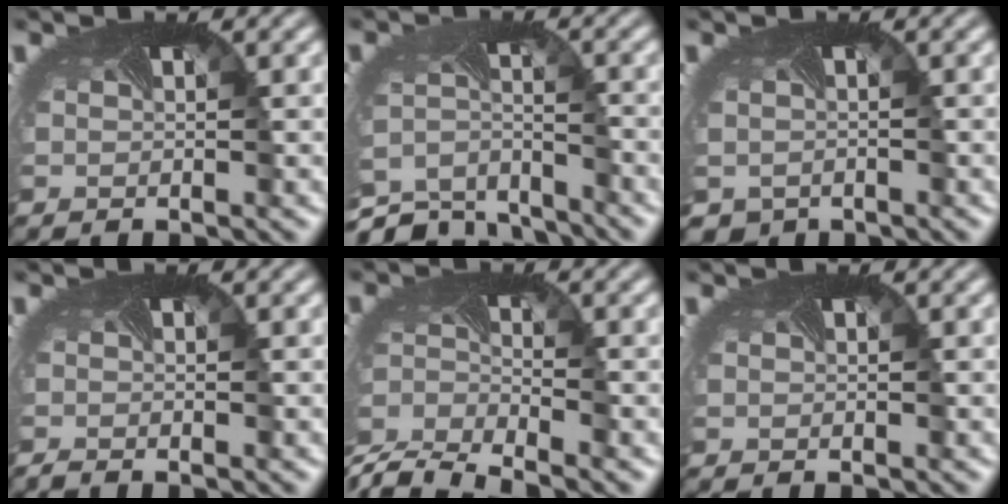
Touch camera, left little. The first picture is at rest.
{"total": 6.7, "force": [-6.3, 2.0, 1.2], "torque": [-0.037, -0.033, -0.107]}
{"total": 2.0, "force": [-1.2, 1.6, 0.4], "torque": [-0.008, -0.016, -0.016]}
{"total": 1.0, "force": [-1.0, -0.3, 0.1], "torque": [-0.010, -0.010, -0.020]}
{"total": 7.4, "force": [-6.8, 1.6, 2.4], "torque": [-0.064, -0.023, -0.131]}
{"total": 0.0}